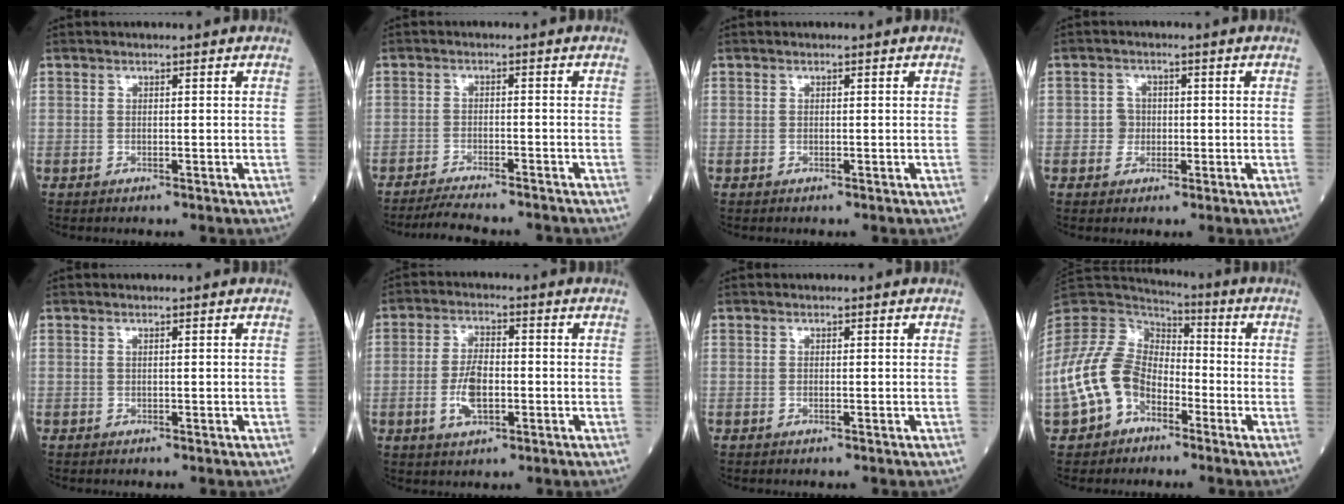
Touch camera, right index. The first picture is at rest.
{"total": 8.4, "force": [-7.9, 0.7, 2.9], "torque": [-0.044, -0.010, -0.120]}
{"total": 0.0}
{"total": 2.3, "force": [-0.4, 2.3, 0.5], "torque": [-0.001, 0.007, -0.007]}
{"total": 0.0}
{"total": 6.2, "force": [-1.5, 2.7, 5.3], "torque": [-0.113, 0.004, -0.024]}
{"total": 0.0}
{"total": 12.7, "force": [-5.3, 8.9, 7.3], "torque": [-0.178, 0.019, -0.104]}